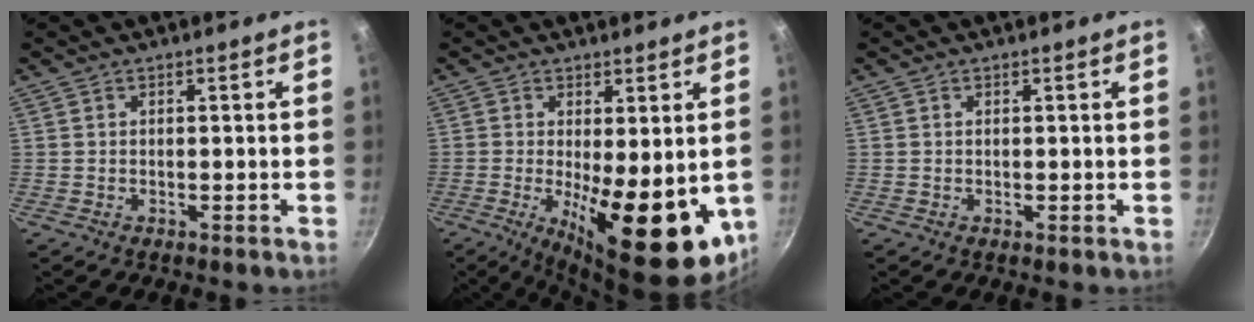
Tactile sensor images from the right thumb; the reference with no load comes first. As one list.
[{"total": 16.6, "force": [-2.5, 6.1, 15.3], "torque": [-0.197, -0.022, -0.024]}, {"total": 0.0}]